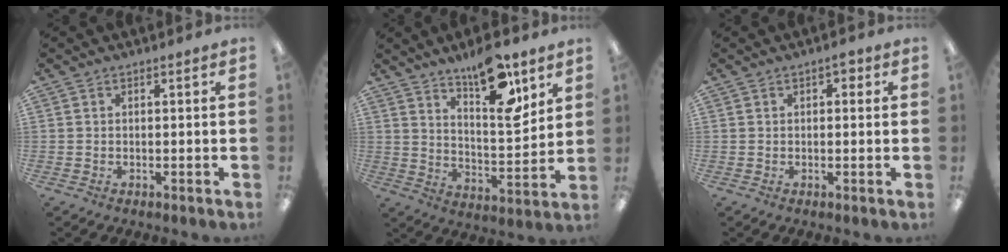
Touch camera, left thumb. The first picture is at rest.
{"total": 15.8, "force": [11.0, 5.5, 10.0], "torque": [-0.139, -0.069, 0.181]}
{"total": 2.1, "force": [0.6, 1.2, 1.6], "torque": [-0.015, -0.002, 0.005]}